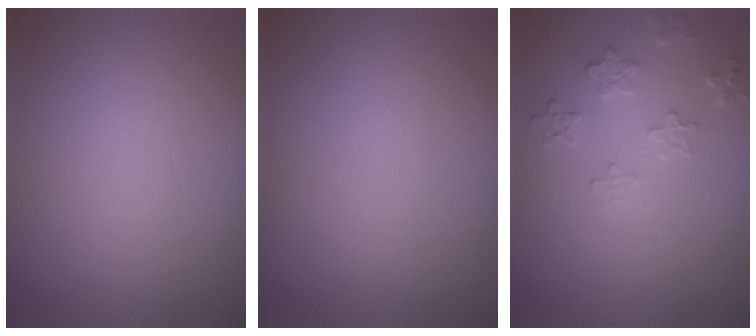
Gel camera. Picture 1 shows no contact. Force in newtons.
{"total": 0.0}
{"total": 1.9, "press": 1.3, "slide": 1.4}